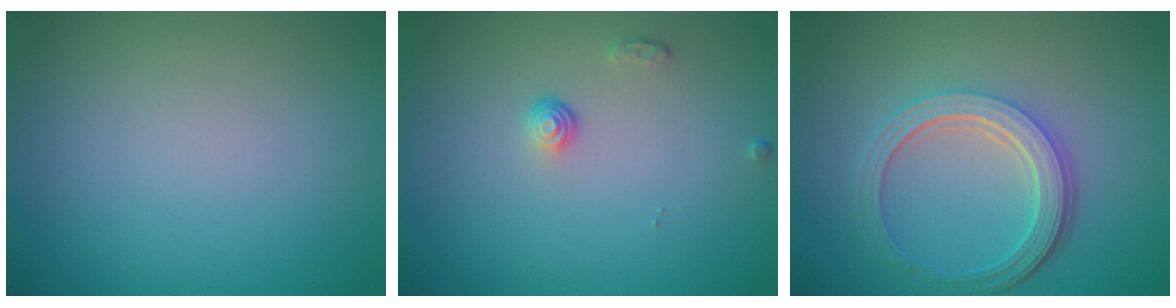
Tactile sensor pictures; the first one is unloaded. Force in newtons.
{"total": 1.1, "press": 0.8, "slide": 0.8}
{"total": 5.0, "press": 3.8, "slide": 3.3}